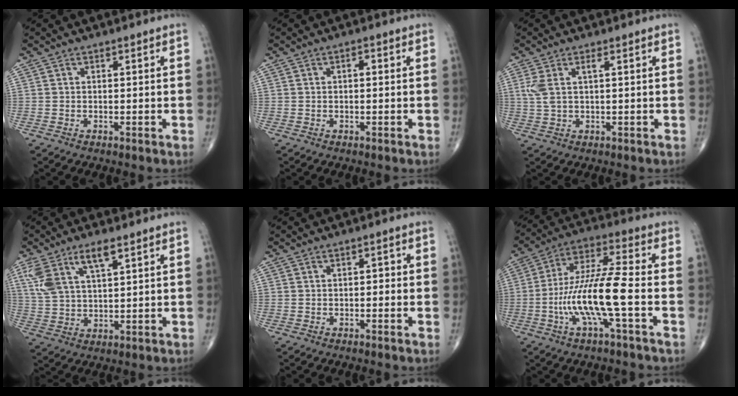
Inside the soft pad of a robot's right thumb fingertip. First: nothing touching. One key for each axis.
{"total": 1.1, "fx": 0.1, "fy": 0.6, "fz": 1.0, "tx": -0.009, "ty": 0.003, "tz": -0.002}
{"total": 4.2, "fx": 1.3, "fy": 1.4, "fz": 3.8, "tx": -0.104, "ty": 0.007, "tz": 0.032}
{"total": 8.9, "fx": 4.7, "fy": 3.3, "fz": 6.9, "tx": -0.147, "ty": -0.009, "tz": 0.099}
{"total": 1.3, "fx": -0.2, "fy": 0.9, "fz": 1.0, "tx": 0.000, "ty": 0.003, "tz": -0.010}
{"total": 14.0, "fx": -3.7, "fy": 1.9, "fz": 13.4, "tx": -0.282, "ty": 0.033, "tz": -0.072}